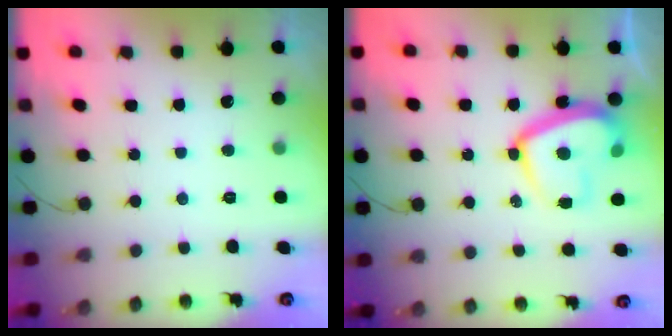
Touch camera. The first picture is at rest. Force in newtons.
{"total": 16.2, "press": 16.2, "slide": 1.4}